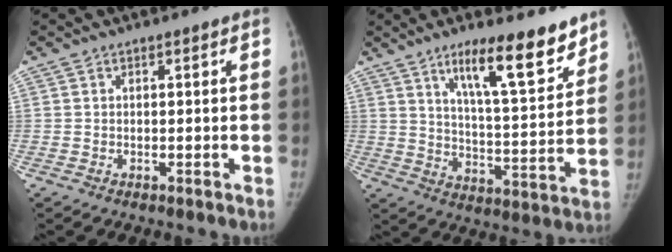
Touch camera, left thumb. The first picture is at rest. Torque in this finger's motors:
{"motor_torque": [0.11, 0.15, 0.93, -0.83, 0.10]}